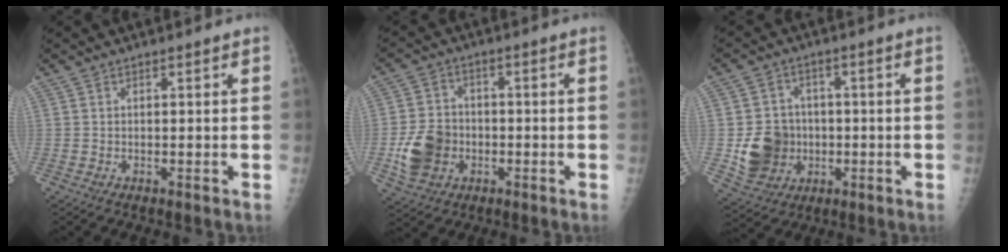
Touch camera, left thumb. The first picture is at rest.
{"total": 9.4, "force": [-2.3, 7.6, 4.9], "torque": [-0.080, 0.013, -0.041]}
{"total": 10.5, "force": [-1.2, 9.4, 4.4], "torque": [-0.046, 0.003, -0.012]}